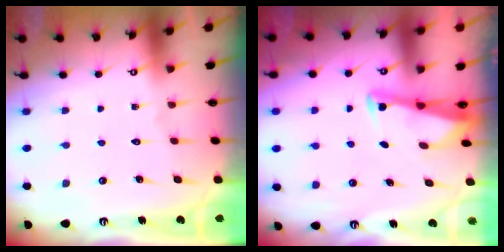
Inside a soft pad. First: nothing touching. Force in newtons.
{"total": 2.8, "press": 2.8, "slide": 0.3}